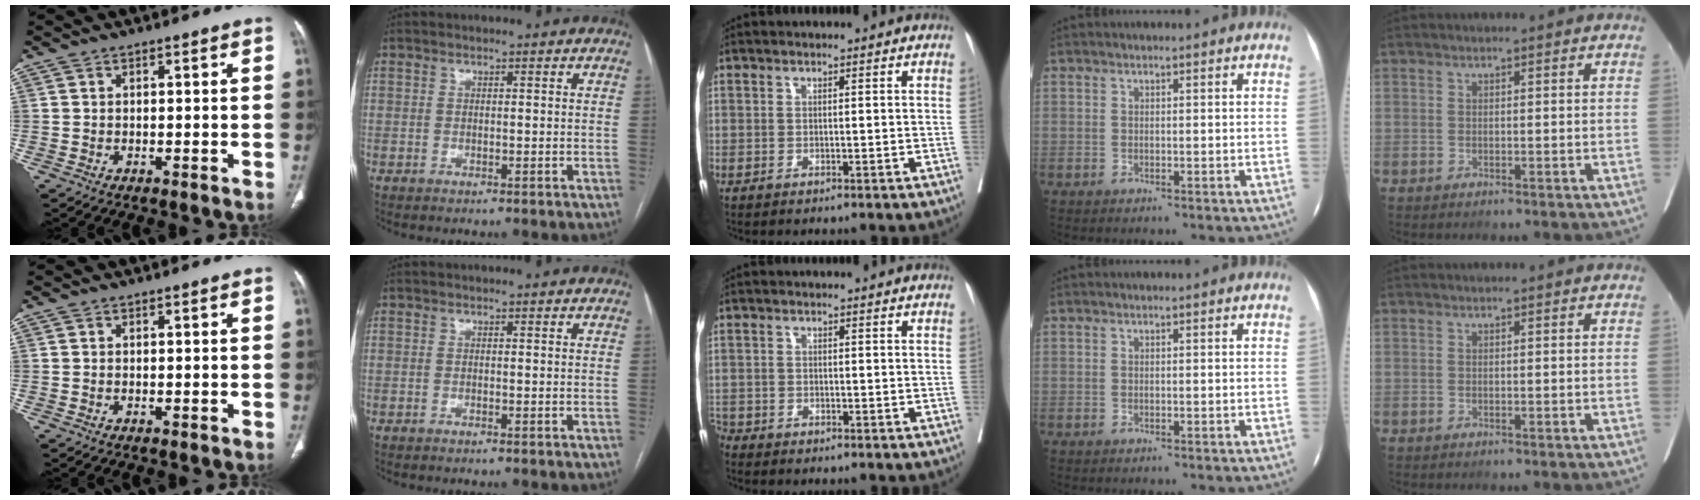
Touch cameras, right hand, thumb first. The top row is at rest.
{"middle": {"total": 2.0, "force": [-1.8, 0.8, 0.0], "torque": [0.000, 0.000, -0.034]}}